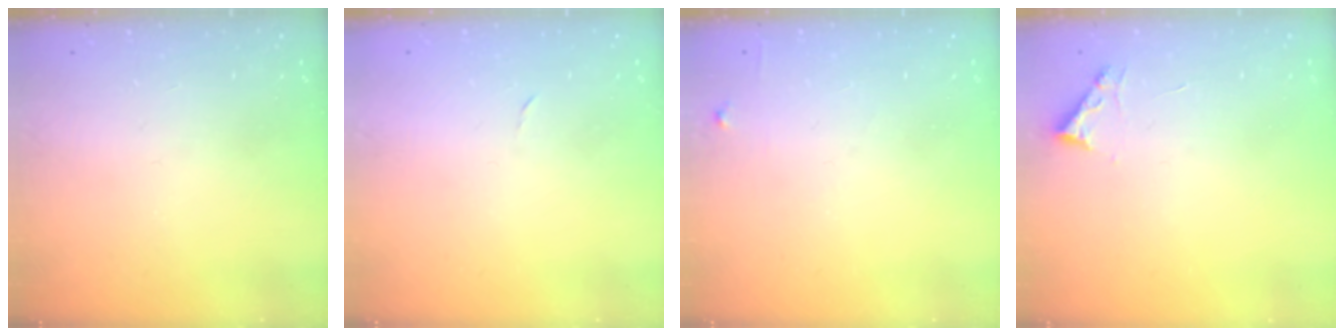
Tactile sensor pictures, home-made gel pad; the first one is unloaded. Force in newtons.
{"total": 2.3, "press": 2.3, "slide": 0.4}
{"total": 4.8, "press": 4.8, "slide": 0.7}
{"total": 2.7, "press": 2.7, "slide": 0.3}